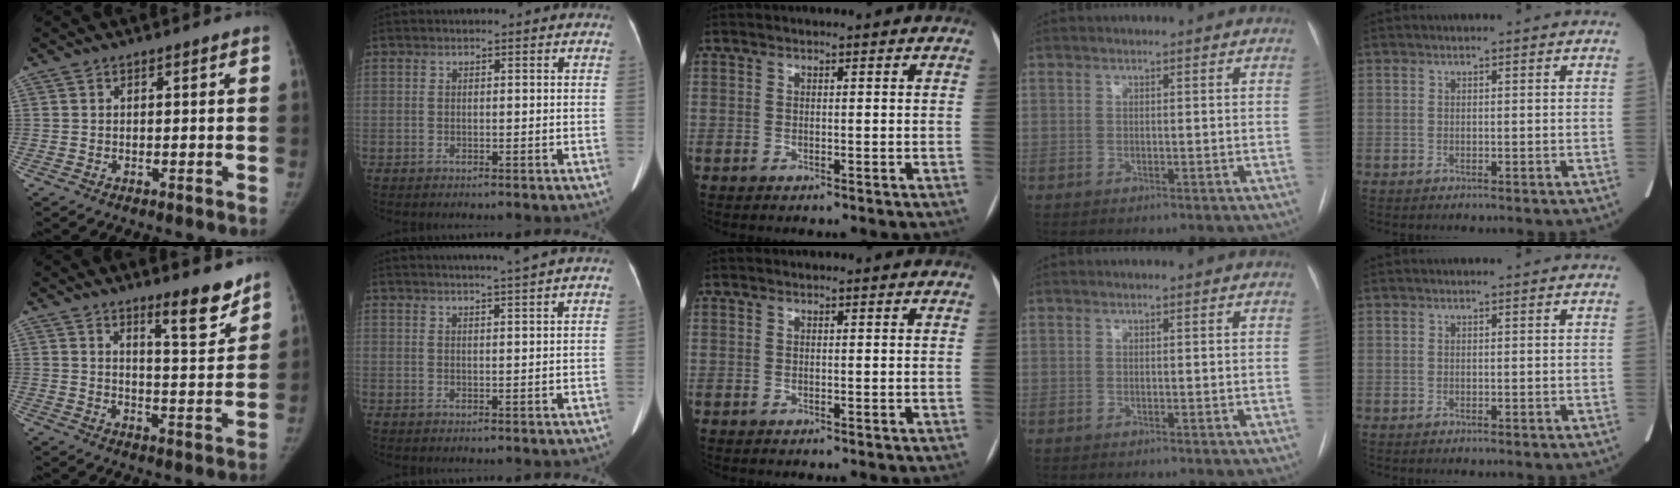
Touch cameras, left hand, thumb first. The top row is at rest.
{"thumb": {"total": 8.4, "force": [6.5, 1.6, 5.1], "torque": [-0.056, -0.058, 0.099]}, "index": {"total": 4.8, "force": [4.1, -1.4, 2.2], "torque": [-0.027, 0.003, 0.054]}}